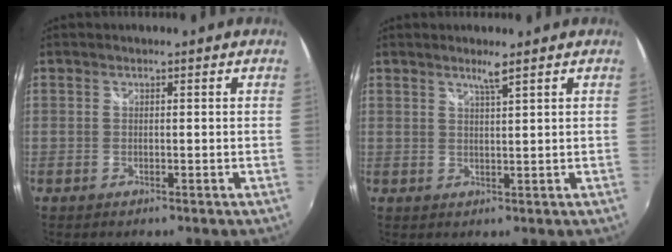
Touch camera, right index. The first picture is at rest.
{"total": 2.2, "force": [1.6, -0.5, 1.4], "torque": [-0.027, -0.004, 0.027]}